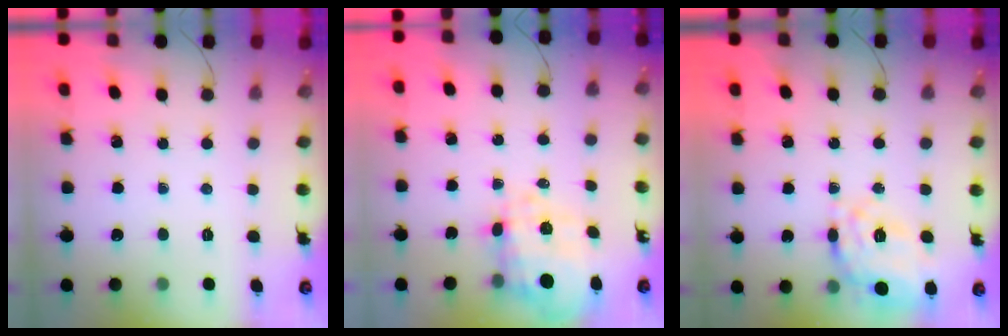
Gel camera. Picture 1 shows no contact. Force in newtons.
{"total": 6.4, "press": 5.6, "slide": 3.1}
{"total": 14.1, "press": 13.9, "slide": 2.4}